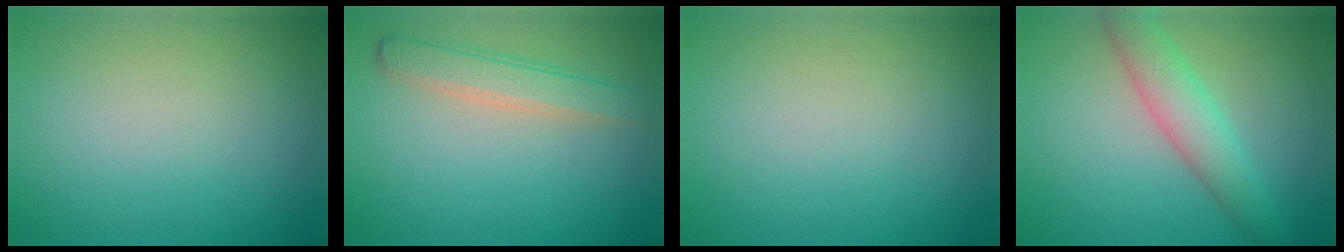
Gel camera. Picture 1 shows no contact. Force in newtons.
{"total": 2.9, "press": 2.9, "slide": 0.2}
{"total": 0.0}
{"total": 4.1, "press": 4.1, "slide": 0.2}